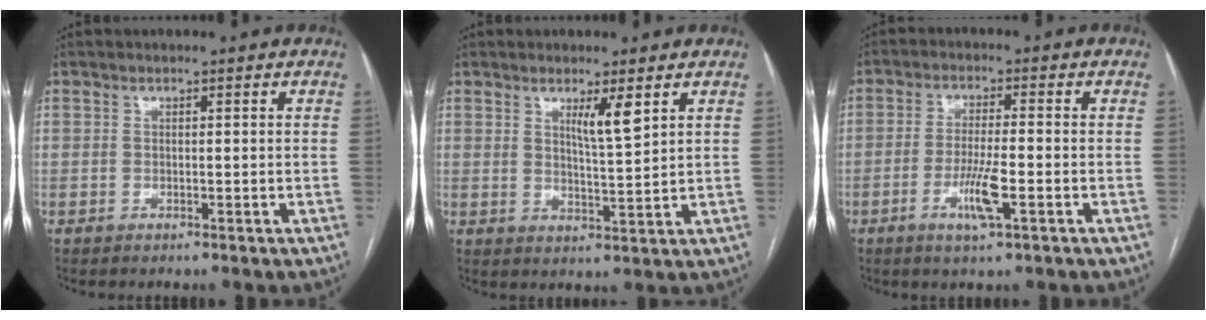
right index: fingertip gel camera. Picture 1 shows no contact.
{"total": 4.4, "force": [2.3, 0.0, 3.7], "torque": [-0.066, -0.009, 0.043]}
{"total": 5.9, "force": [-2.4, 0.3, 5.3], "torque": [-0.104, -0.009, -0.043]}